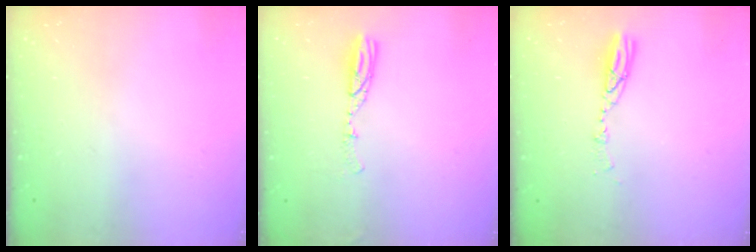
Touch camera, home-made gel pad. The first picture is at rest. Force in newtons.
{"total": 5.7, "press": 5.5, "slide": 1.6}
{"total": 5.3, "press": 5.2, "slide": 0.4}